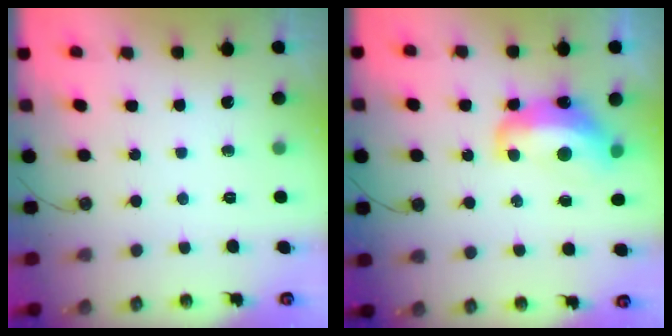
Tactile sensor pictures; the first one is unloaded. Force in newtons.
{"total": 7.2, "press": 7.1, "slide": 1.2}